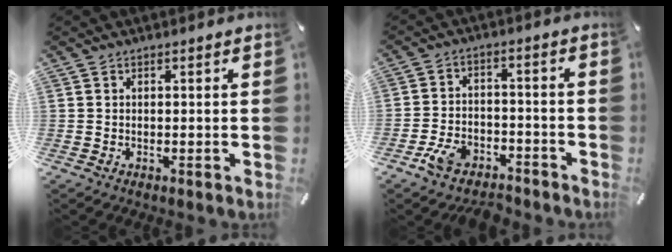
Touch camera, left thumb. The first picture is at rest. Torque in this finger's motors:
{"motor_torque": [0.55, 1.21, 0.14, 0.15, 0.17]}